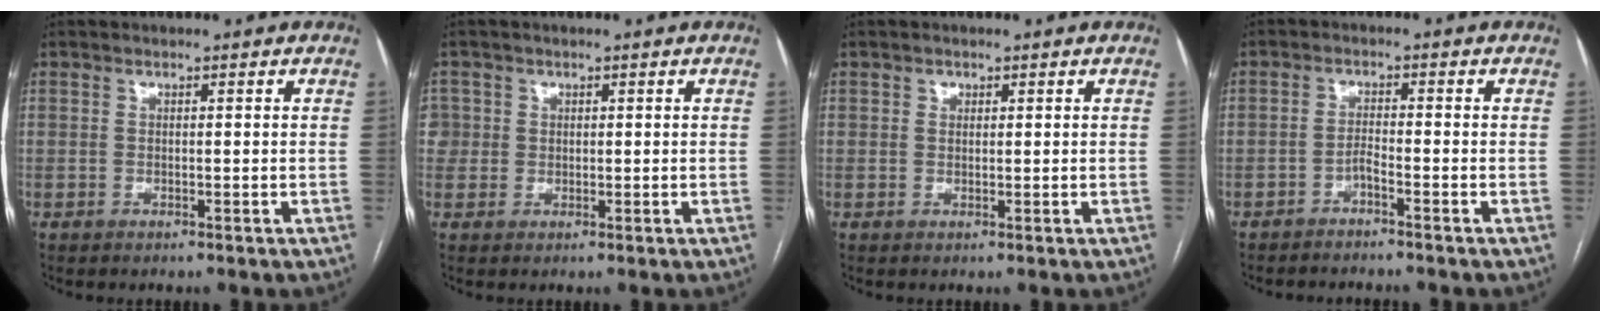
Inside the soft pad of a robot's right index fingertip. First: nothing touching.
{"total": 3.2, "force": [0.5, 3.2, 0.2], "torque": [0.007, 0.011, 0.012]}
{"total": 0.9, "force": [0.4, 0.8, 0.2], "torque": [0.003, 0.000, 0.004]}
{"total": 2.9, "force": [-2.5, -0.5, 1.5], "torque": [-0.022, 0.003, -0.041]}